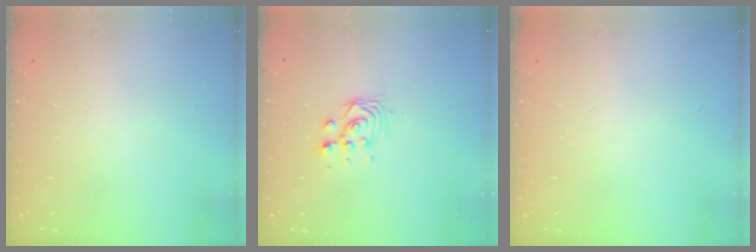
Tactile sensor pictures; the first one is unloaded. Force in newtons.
{"total": 2.9, "press": 2.8, "slide": 0.8}
{"total": 0.0}